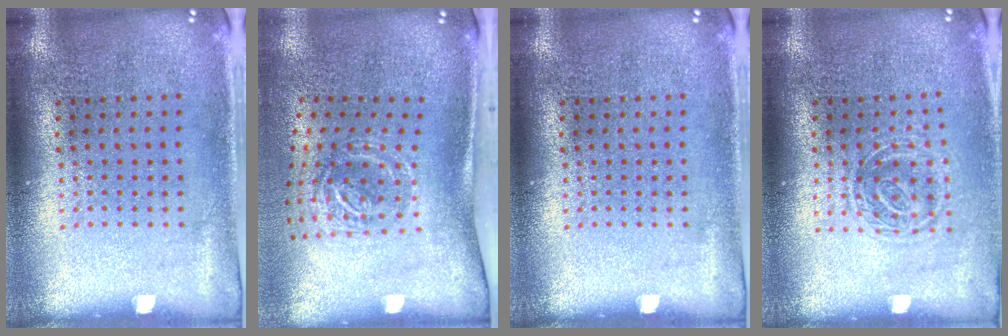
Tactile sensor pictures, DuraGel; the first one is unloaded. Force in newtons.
{"total": 2.0, "press": 1.2, "slide": 1.6}
{"total": 0.0}
{"total": 1.3, "press": 1.0, "slide": 0.8}